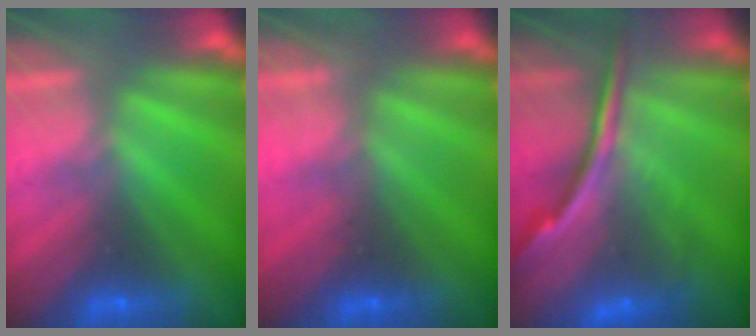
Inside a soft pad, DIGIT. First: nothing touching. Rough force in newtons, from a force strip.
{"total": 4.5}
{"total": 5.8}